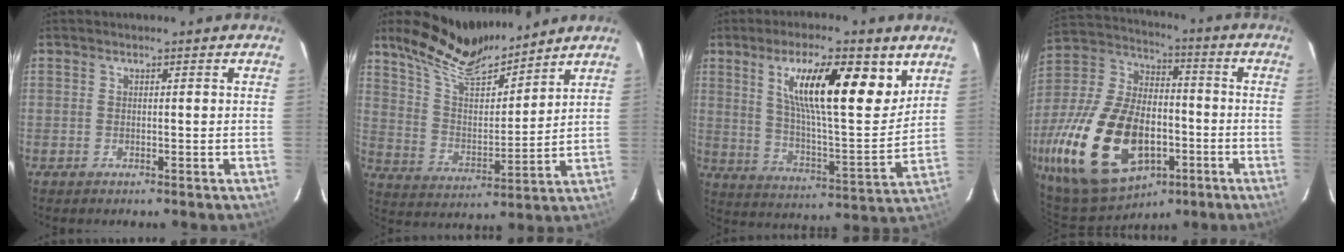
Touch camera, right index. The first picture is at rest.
{"total": 14.4, "force": [12.5, 3.2, 6.4], "torque": [-0.125, 0.003, 0.234]}
{"total": 18.7, "force": [9.2, 4.2, 15.8], "torque": [-0.251, 0.005, 0.153]}
{"total": 27.9, "force": [-9.5, 16.9, 20.0], "torque": [-0.447, -0.007, -0.141]}